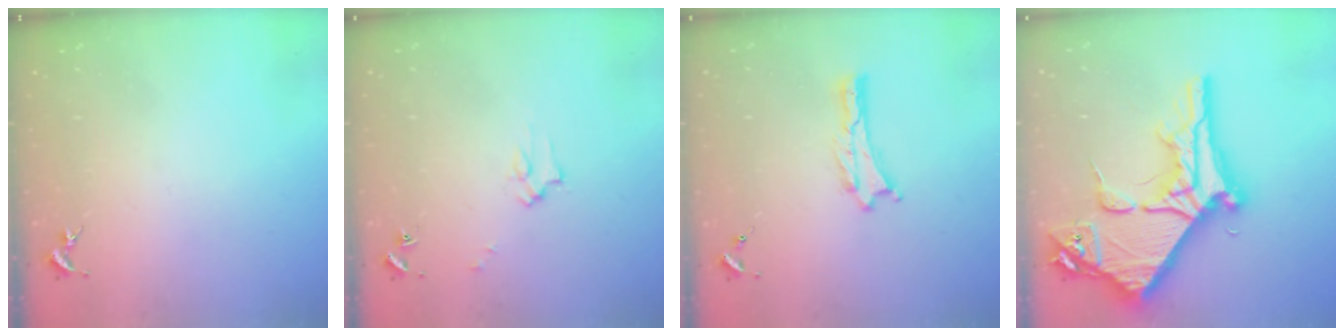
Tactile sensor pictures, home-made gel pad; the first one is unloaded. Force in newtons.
{"total": 2.2, "press": 2.2, "slide": 0.2}
{"total": 0.0}
{"total": 13.6, "press": 13.6, "slide": 1.4}